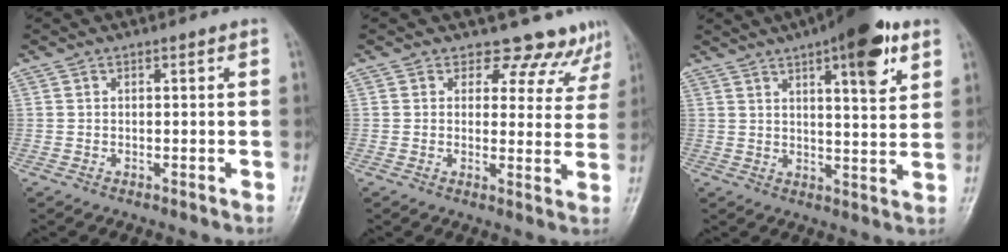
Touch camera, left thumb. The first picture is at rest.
{"total": 9.3, "force": [8.2, 4.3, 0.1], "torque": [0.049, -0.047, 0.072]}
{"total": 14.0, "force": [7.3, 4.1, 11.2], "torque": [-0.135, -0.024, 0.099]}